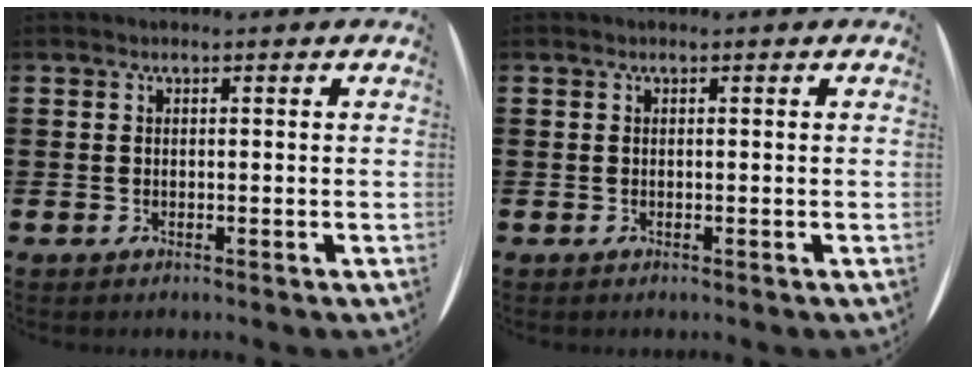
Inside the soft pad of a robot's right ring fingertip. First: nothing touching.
{"total": 0.0}